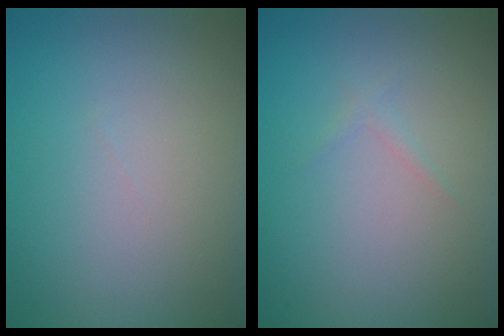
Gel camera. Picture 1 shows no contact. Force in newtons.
{"total": 0.7, "press": 0.7, "slide": 0.0}